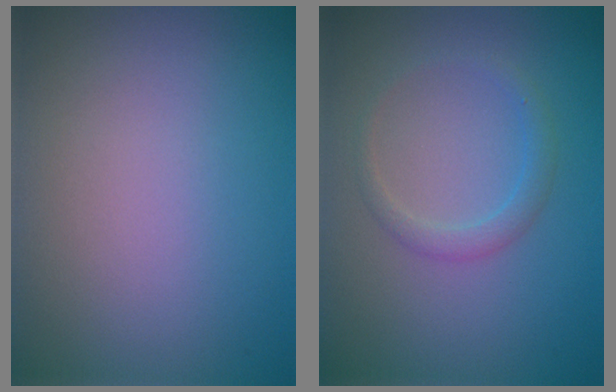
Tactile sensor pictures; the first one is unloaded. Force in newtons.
{"total": 1.5, "press": 1.5, "slide": 0.1}